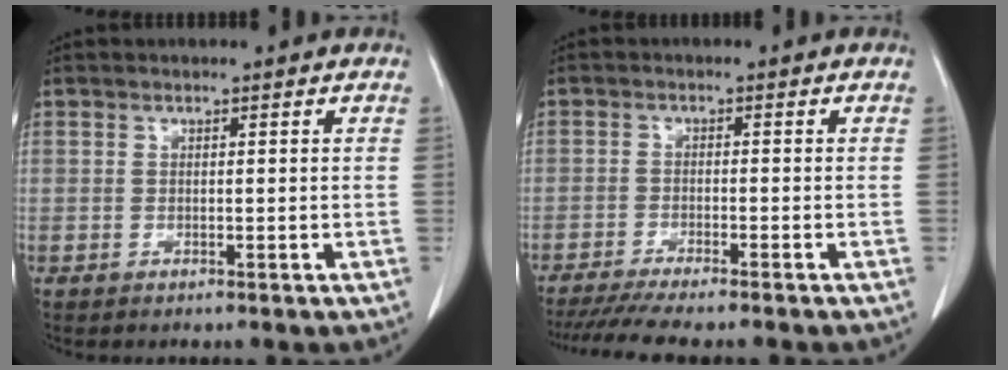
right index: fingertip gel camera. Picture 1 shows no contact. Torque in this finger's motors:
{"motor_torque": [1.03, -1.00, 0.36, 0.10]}